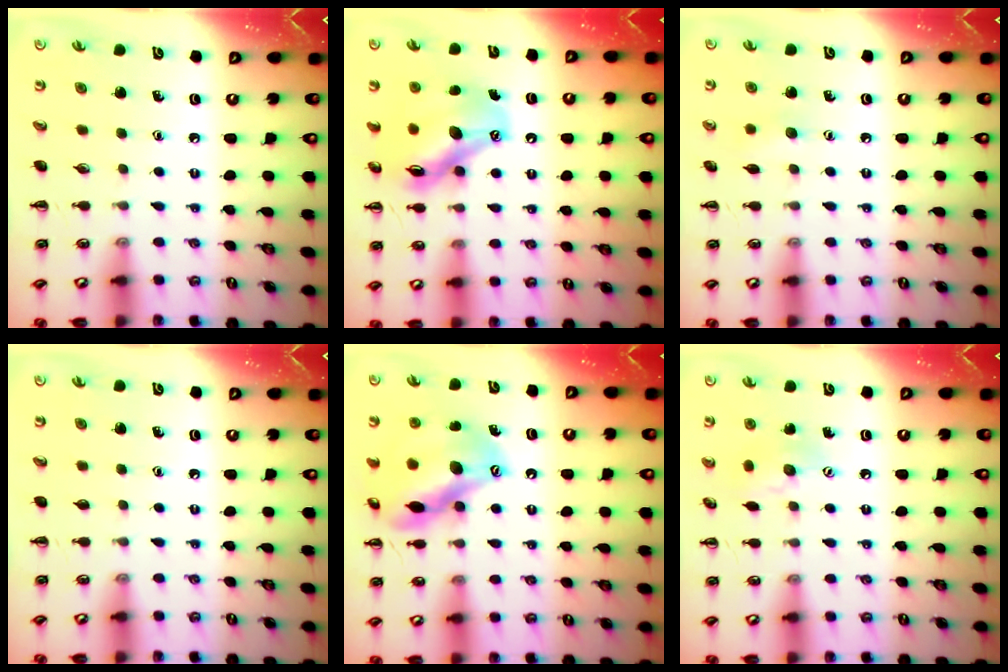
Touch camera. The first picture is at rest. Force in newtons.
{"total": 12.6, "press": 12.2, "slide": 3.3}
{"total": 4.9, "press": 4.7, "slide": 1.1}
{"total": 0.0}
{"total": 15.6, "press": 15.2, "slide": 3.7}
{"total": 7.8, "press": 7.7, "slide": 1.1}